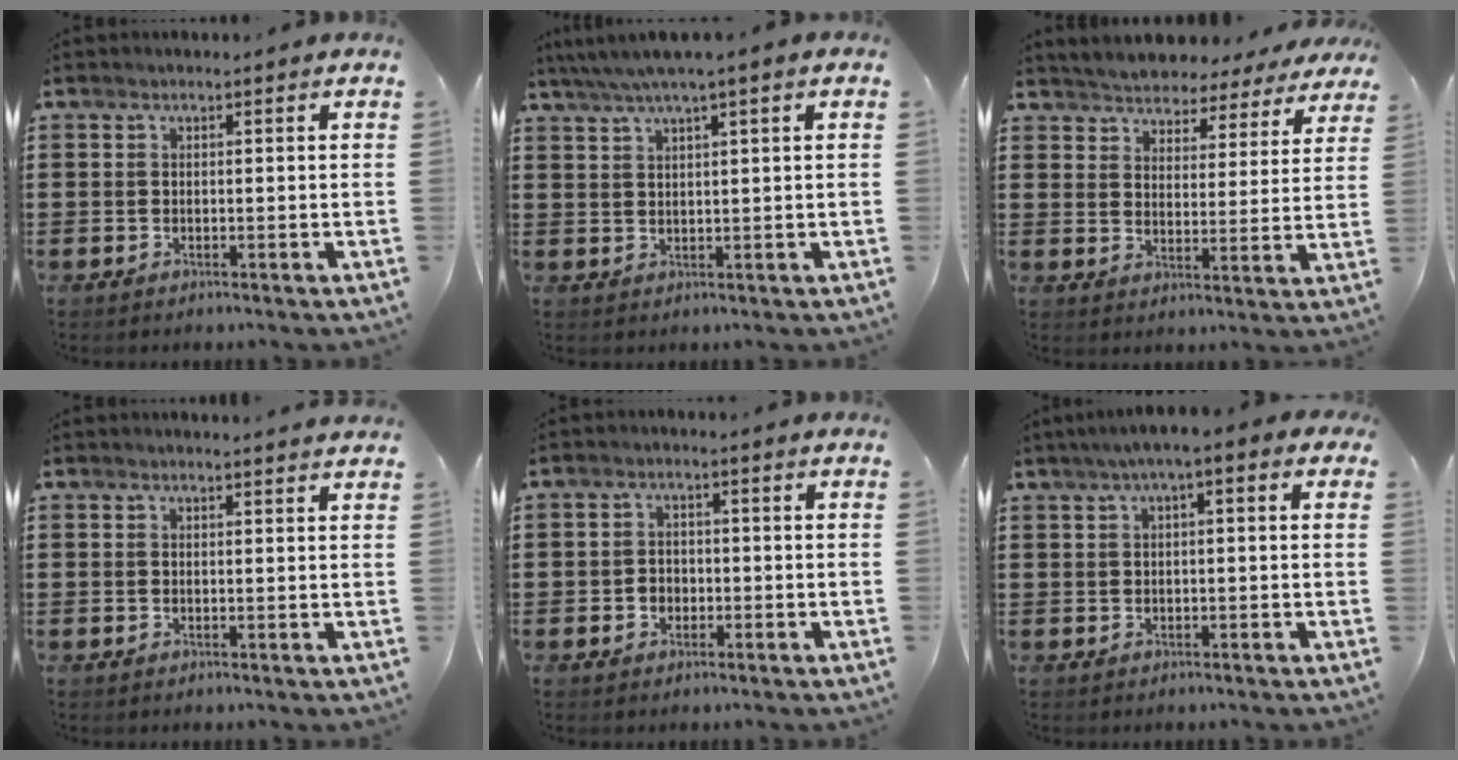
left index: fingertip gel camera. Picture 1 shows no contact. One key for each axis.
{"total": 3.2, "fx": 2.0, "fy": -0.1, "fz": 2.5, "tx": -0.051, "ty": 0.002, "tz": 0.034}
{"total": 4.3, "fx": 4.3, "fy": 0.3, "fz": -0.5, "tx": -0.018, "ty": -0.033, "tz": 0.072}
{"total": 1.3, "fx": 1.2, "fy": -0.1, "fz": 0.4, "tx": -0.009, "ty": -0.001, "tz": 0.023}
{"total": 2.1, "fx": -0.7, "fy": 1.8, "fz": 0.8, "tx": -0.020, "ty": 0.004, "tz": -0.017}
{"total": 2.6, "fx": 0.2, "fy": 0.4, "fz": 2.6, "tx": -0.046, "ty": 0.004, "tz": 0.000}